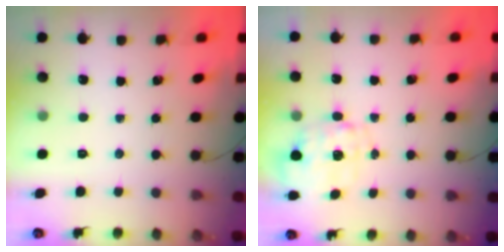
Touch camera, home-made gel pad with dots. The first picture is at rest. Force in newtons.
{"total": 2.9, "press": 2.7, "slide": 0.9}